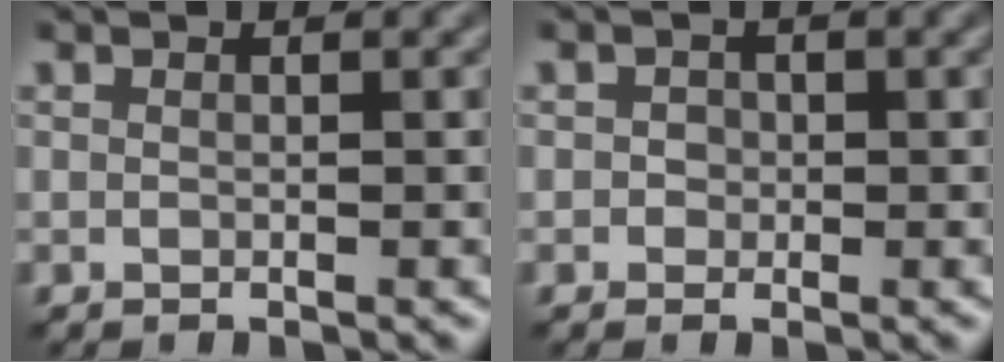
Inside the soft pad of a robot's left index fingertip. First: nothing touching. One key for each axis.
{"total": 1.1, "fx": 0.0, "fy": 1.0, "fz": 0.4, "tx": 0.000, "ty": -0.002, "tz": -0.003}